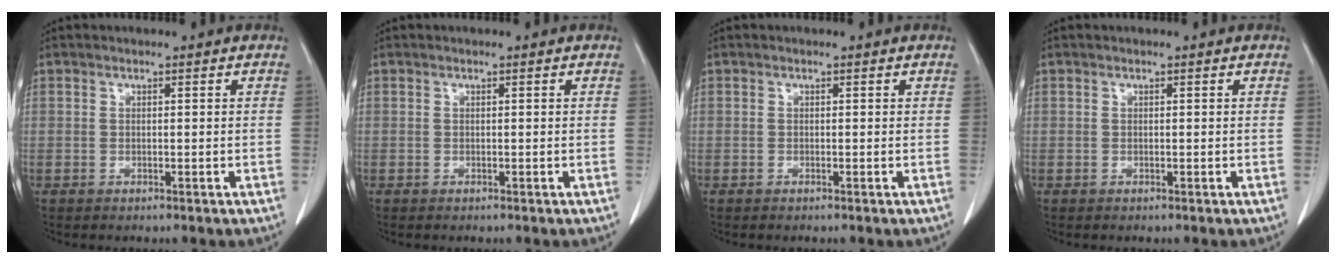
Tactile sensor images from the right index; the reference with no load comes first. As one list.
[{"total": 0.0}, {"total": 0.0}, {"total": 0.0}]